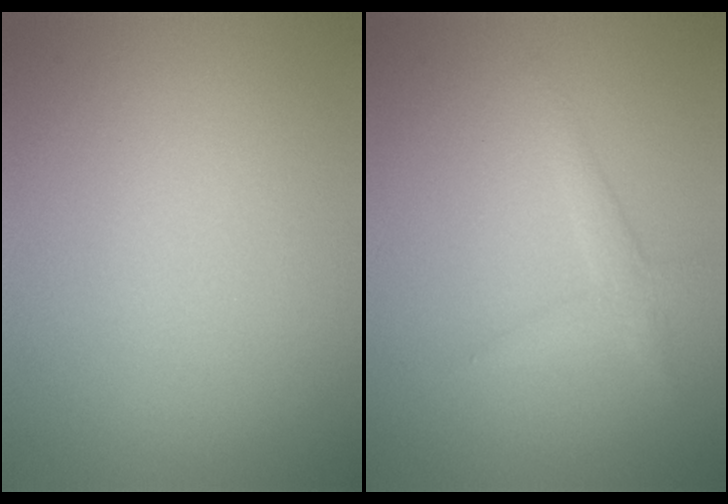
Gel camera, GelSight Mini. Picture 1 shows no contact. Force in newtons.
{"total": 1.6, "press": 1.6, "slide": 0.1}